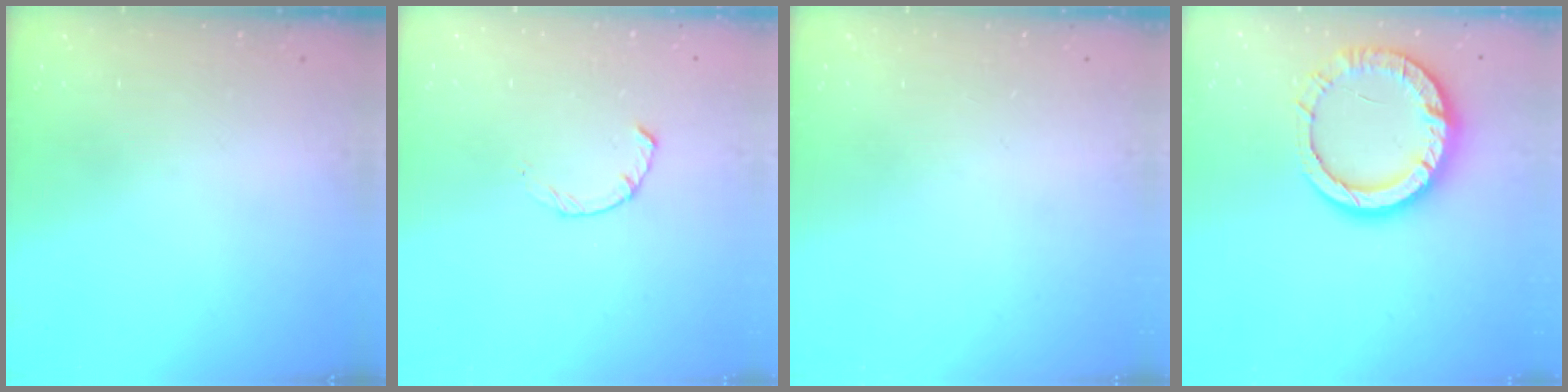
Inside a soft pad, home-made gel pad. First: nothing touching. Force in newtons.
{"total": 2.3, "press": 2.2, "slide": 0.4}
{"total": 0.0}
{"total": 14.5, "press": 14.3, "slide": 2.2}